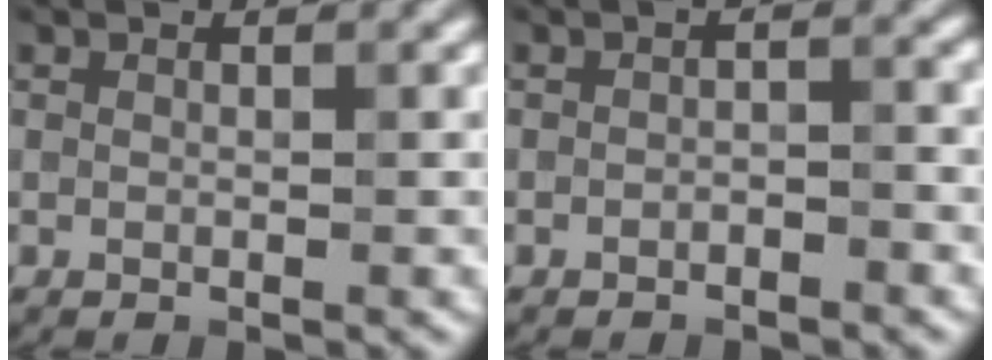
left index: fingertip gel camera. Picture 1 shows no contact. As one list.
[{"total": 1.2, "force": [-0.8, 0.4, 0.8], "torque": [-0.013, 0.003, -0.013]}]